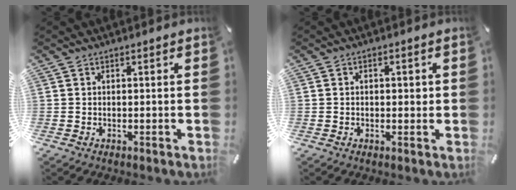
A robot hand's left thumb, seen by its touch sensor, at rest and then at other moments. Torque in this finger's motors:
{"motor_torque": [-0.10, -0.08, -0.11, 0.02, -0.01]}